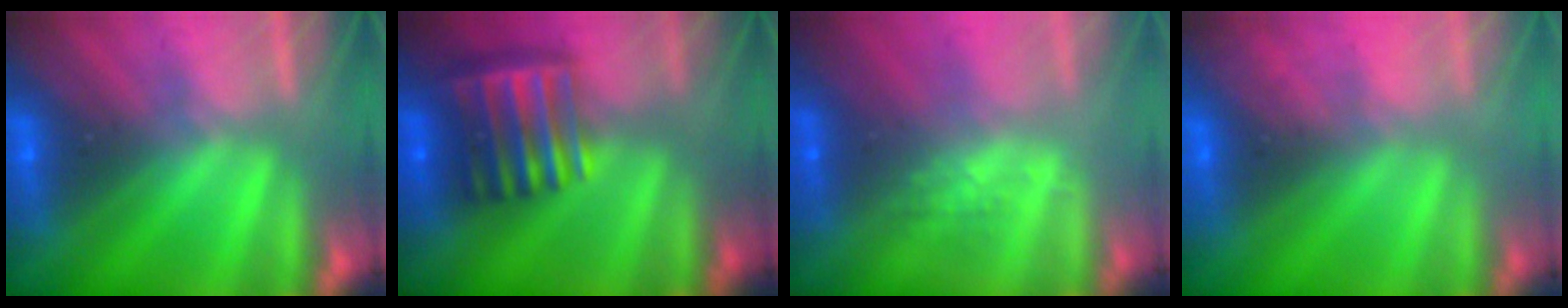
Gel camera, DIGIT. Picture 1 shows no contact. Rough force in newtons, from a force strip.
{"total": 6.1}
{"total": 2.7}
{"total": 7.5}